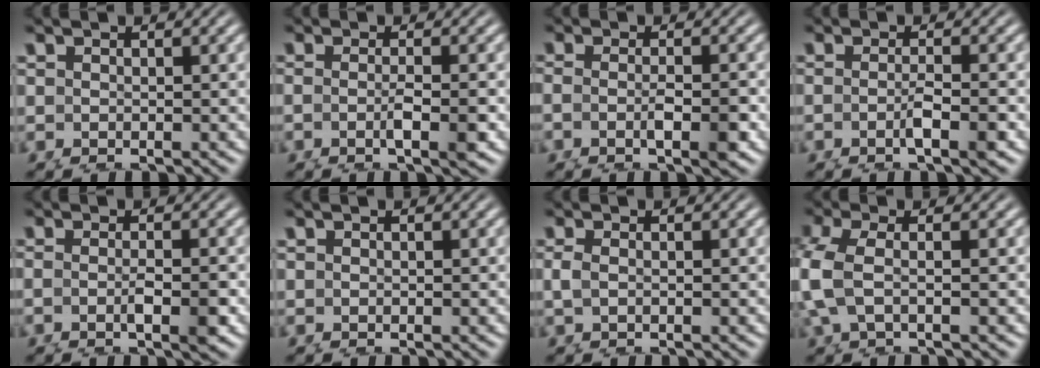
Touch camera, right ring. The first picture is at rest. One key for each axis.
{"total": 2.1, "fx": -0.1, "fy": 0.1, "fz": 2.1, "tx": -0.038, "ty": -0.011, "tz": 0.004}
{"total": 3.1, "fx": -0.3, "fy": 1.4, "fz": 2.8, "tx": -0.061, "ty": -0.018, "tz": 0.004}
{"total": 1.8, "fx": -0.3, "fy": -0.2, "fz": 1.8, "tx": -0.031, "ty": -0.010, "tz": 0.001}
{"total": 2.2, "fx": -0.2, "fy": 0.4, "fz": 2.2, "tx": -0.040, "ty": -0.010, "tz": 0.003}
{"total": 0.0}
{"total": 1.2, "fx": 0.5, "fy": 0.2, "fz": 1.1, "tx": -0.025, "ty": -0.006, "tz": 0.015}
{"total": 4.6, "fx": 1.3, "fy": 3.1, "fz": 3.2, "tx": -0.094, "ty": -0.005, "tz": 0.022}